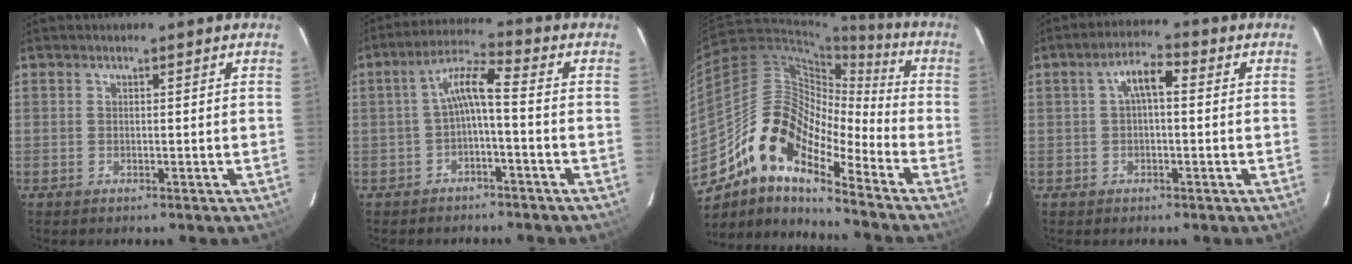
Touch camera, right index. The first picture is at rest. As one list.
[{"total": 5.7, "force": [-1.5, 0.8, 5.4], "torque": [-0.123, 0.018, -0.027]}, {"total": 15.6, "force": [-11.0, 5.2, 9.8], "torque": [-0.160, 0.006, -0.224]}, {"total": 4.6, "force": [0.5, 1.9, 4.2], "torque": [-0.079, 0.017, 0.010]}]